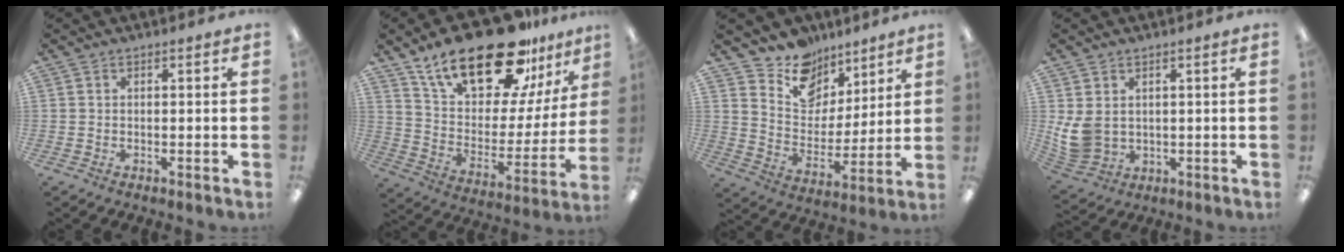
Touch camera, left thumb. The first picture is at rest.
{"total": 25.9, "force": [18.5, 10.2, 14.9], "torque": [-0.243, -0.116, 0.317]}
{"total": 12.4, "force": [10.0, 7.2, 1.7], "torque": [-0.042, -0.086, 0.191]}
{"total": 7.3, "force": [2.0, 5.7, 4.1], "torque": [-0.096, -0.009, 0.042]}